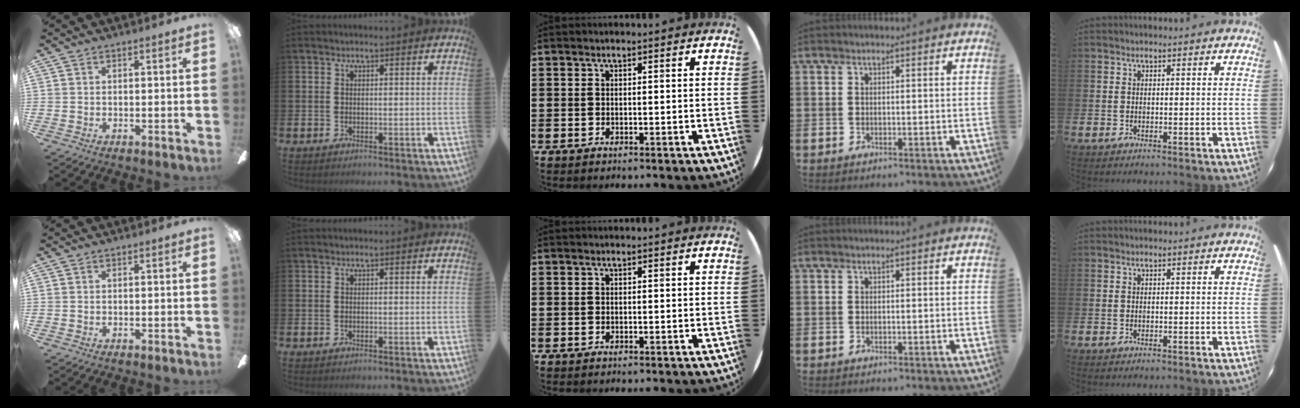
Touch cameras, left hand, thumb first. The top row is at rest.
{}